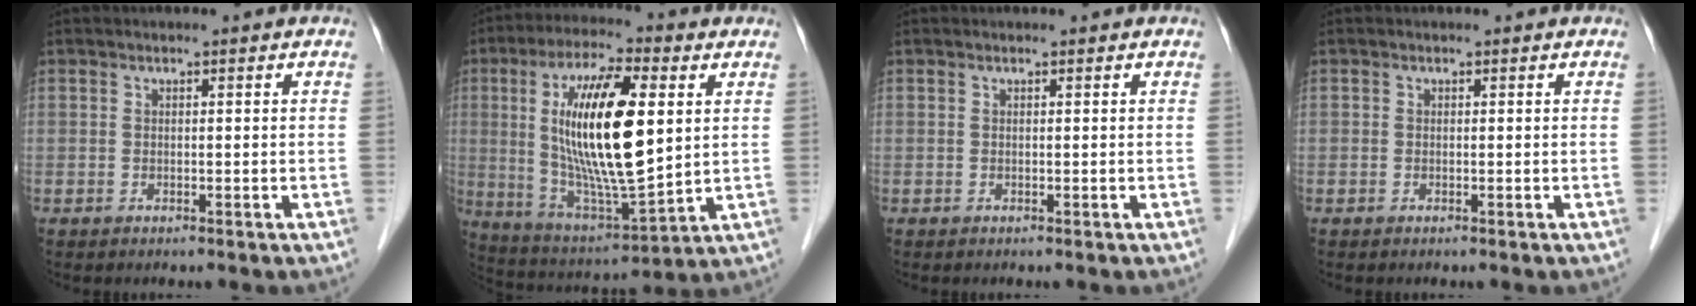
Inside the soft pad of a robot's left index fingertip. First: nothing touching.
{"total": 18.7, "force": [3.3, 4.1, 18.0], "torque": [-0.343, -0.002, 0.062]}
{"total": 0.0}
{"total": 0.6, "force": [-0.2, -0.6, 0.0], "torque": [0.001, 0.000, -0.007]}